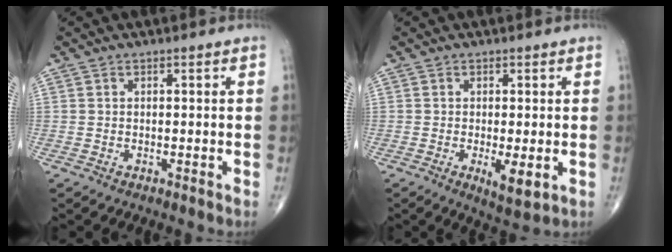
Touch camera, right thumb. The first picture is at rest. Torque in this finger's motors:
{"motor_torque": [0.64, 0.88, 0.22, 0.21, 0.16]}